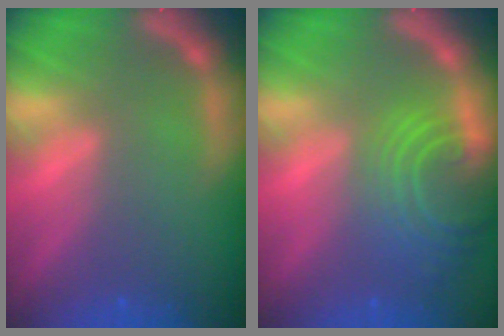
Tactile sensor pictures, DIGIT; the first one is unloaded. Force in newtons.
{"total": 8.1}